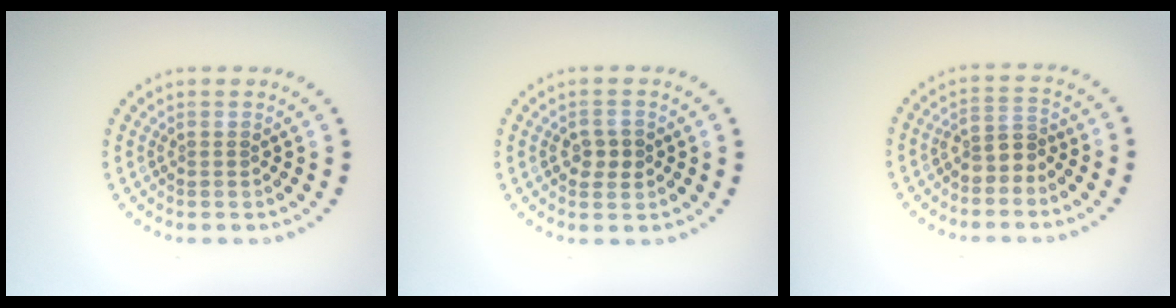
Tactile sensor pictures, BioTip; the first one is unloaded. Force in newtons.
{"total": 1.9, "press": 1.9, "slide": 0.2}
{"total": 2.2, "press": 1.9, "slide": 1.1}